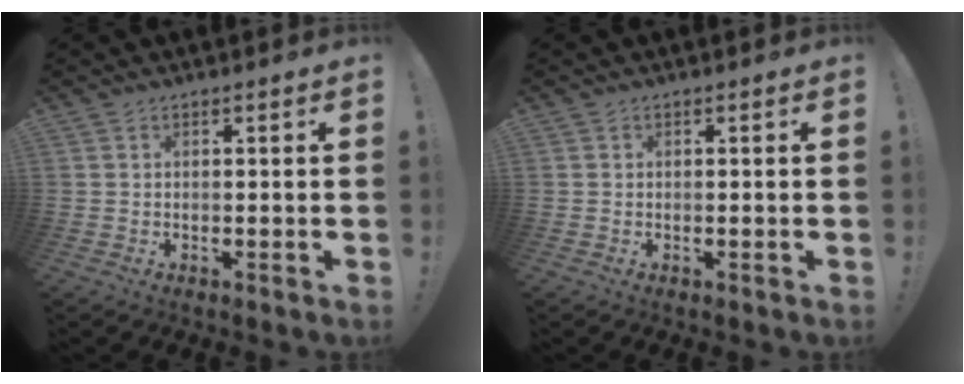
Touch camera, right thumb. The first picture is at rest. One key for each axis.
{"total": 0.0}